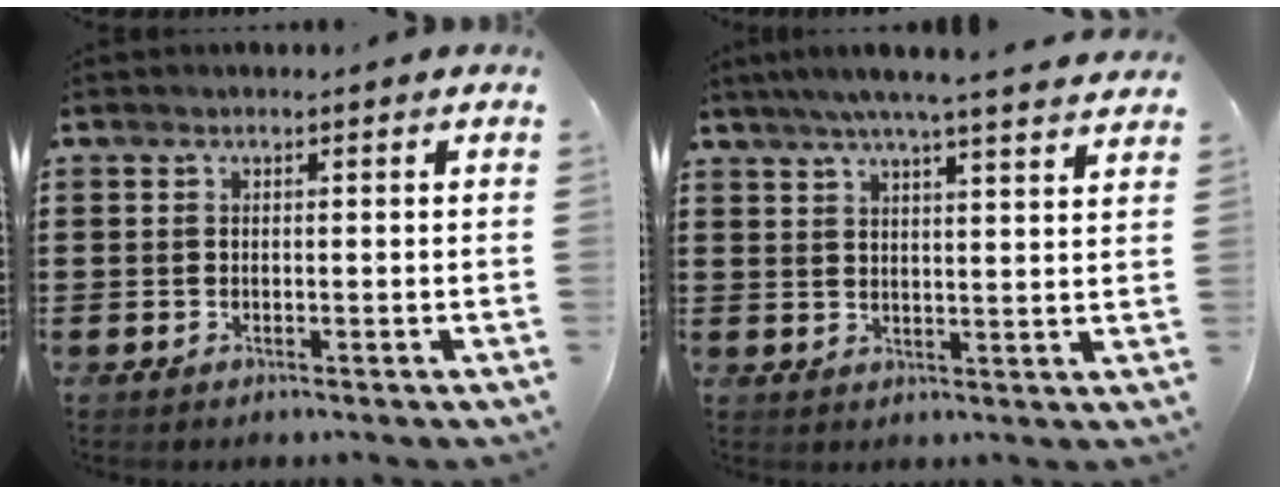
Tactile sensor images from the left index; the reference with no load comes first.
{"total": 5.3, "force": [4.6, -0.4, 2.7], "torque": [-0.066, -0.015, 0.079]}